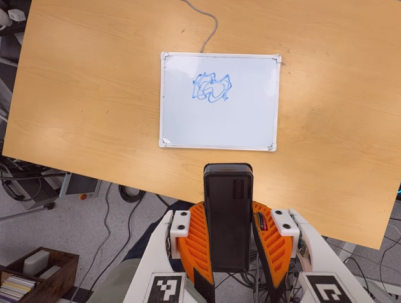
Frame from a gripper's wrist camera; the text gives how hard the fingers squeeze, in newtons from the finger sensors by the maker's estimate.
{"total": 9.2, "left": 7.1, "right": 11.2}